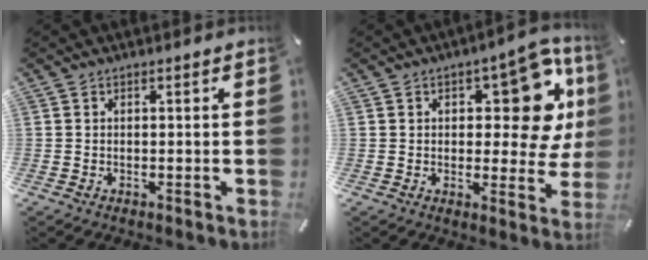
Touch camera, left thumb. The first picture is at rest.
{"total": 16.4, "force": [5.7, 8.0, 13.1], "torque": [-0.152, -0.035, 0.090]}